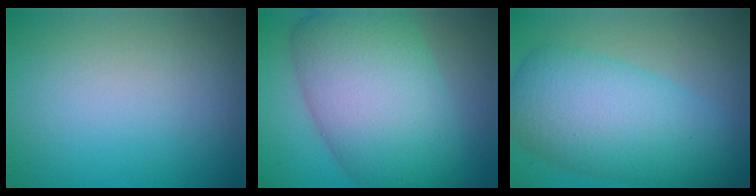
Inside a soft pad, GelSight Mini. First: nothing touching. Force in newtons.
{"total": 12.0, "press": 12.0, "slide": 0.2}
{"total": 9.5, "press": 9.5, "slide": 0.3}